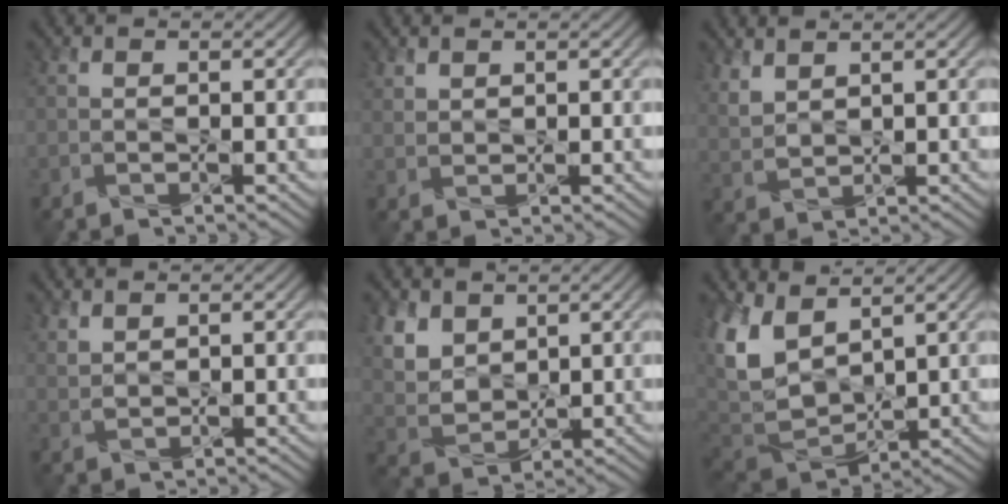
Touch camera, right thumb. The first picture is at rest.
{"total": 1.6, "force": [1.3, 0.9, 0.5], "torque": [-0.017, 0.000, 0.031]}
{"total": 3.5, "force": [2.5, 1.7, 1.9], "torque": [-0.055, 0.000, 0.061]}
{"total": 2.1, "force": [1.7, 0.8, 0.9], "torque": [-0.029, -0.001, 0.043]}
{"total": 7.7, "force": [3.8, 5.1, 4.3], "torque": [-0.137, -0.004, 0.079]}
{"total": 9.6, "force": [2.5, 5.8, 7.3], "torque": [-0.199, -0.013, 0.048]}